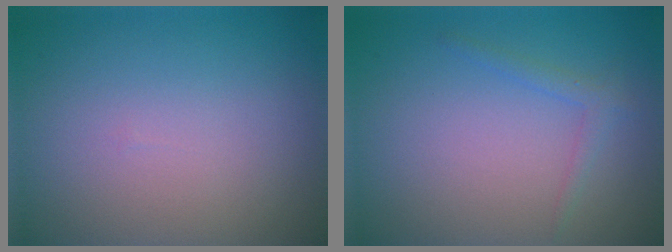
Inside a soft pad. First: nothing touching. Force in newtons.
{"total": 1.3, "press": 1.2, "slide": 0.1}